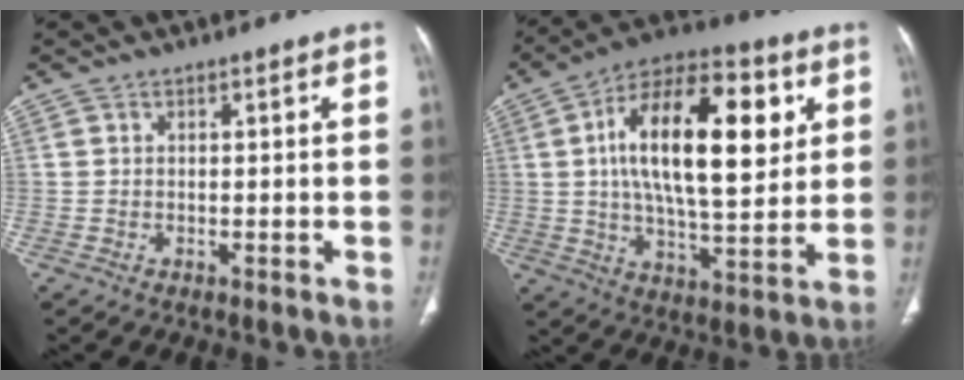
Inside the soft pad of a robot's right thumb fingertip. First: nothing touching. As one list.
[{"total": 23.6, "force": [5.5, 10.4, 20.4], "torque": [-0.315, -0.004, 0.080]}]